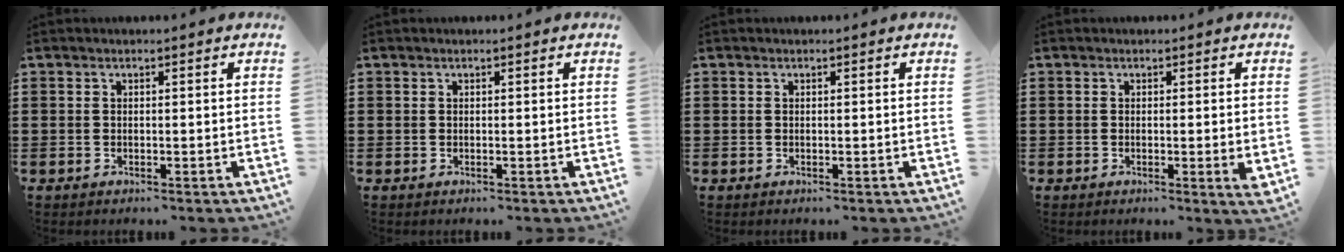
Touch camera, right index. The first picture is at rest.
{"total": 0.0}
{"total": 0.0}
{"total": 1.9, "force": [-0.1, 0.1, 1.9], "torque": [-0.034, -0.007, 0.000]}